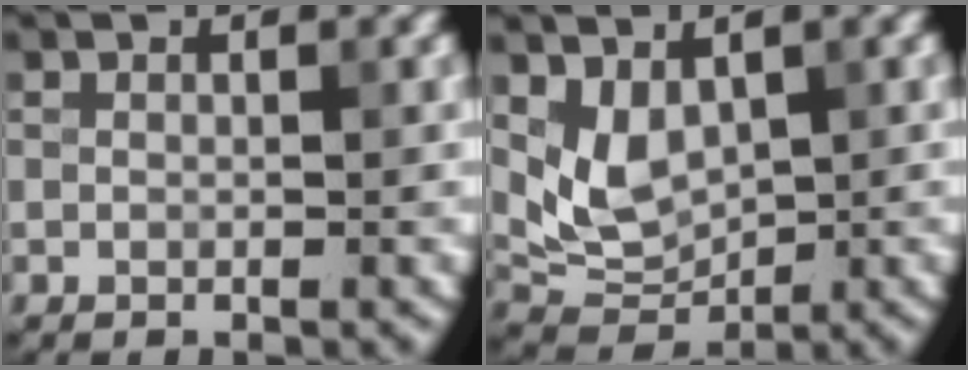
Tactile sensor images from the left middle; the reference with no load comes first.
{"total": 3.9, "force": [1.3, 2.6, 2.6], "torque": [-0.051, -0.010, 0.034]}